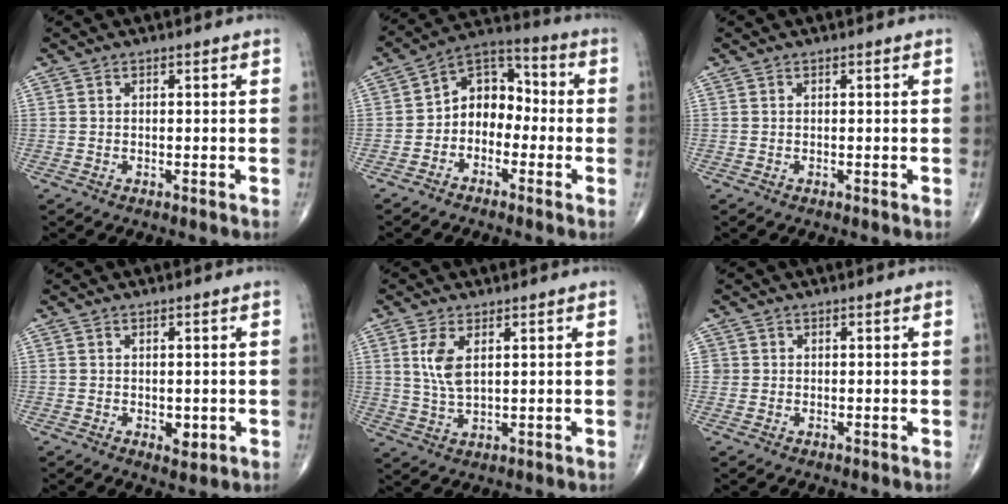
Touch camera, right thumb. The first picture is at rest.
{"total": 9.3, "force": [-2.0, 7.0, 5.8], "torque": [-0.057, 0.047, -0.056]}
{"total": 0.0}
{"total": 2.5, "force": [-0.5, 1.6, 1.9], "torque": [-0.013, -0.002, -0.004]}
{"total": 5.8, "force": [1.9, 2.7, 4.8], "torque": [-0.101, -0.008, 0.045]}
{"total": 1.1, "force": [0.0, 1.1, 0.0], "torque": [0.008, 0.004, -0.001]}